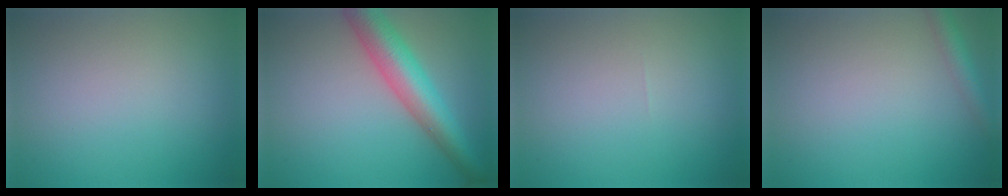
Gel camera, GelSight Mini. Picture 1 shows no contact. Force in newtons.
{"total": 6.3, "press": 6.3, "slide": 0.2}
{"total": 0.0}
{"total": 2.3, "press": 2.3, "slide": 0.1}